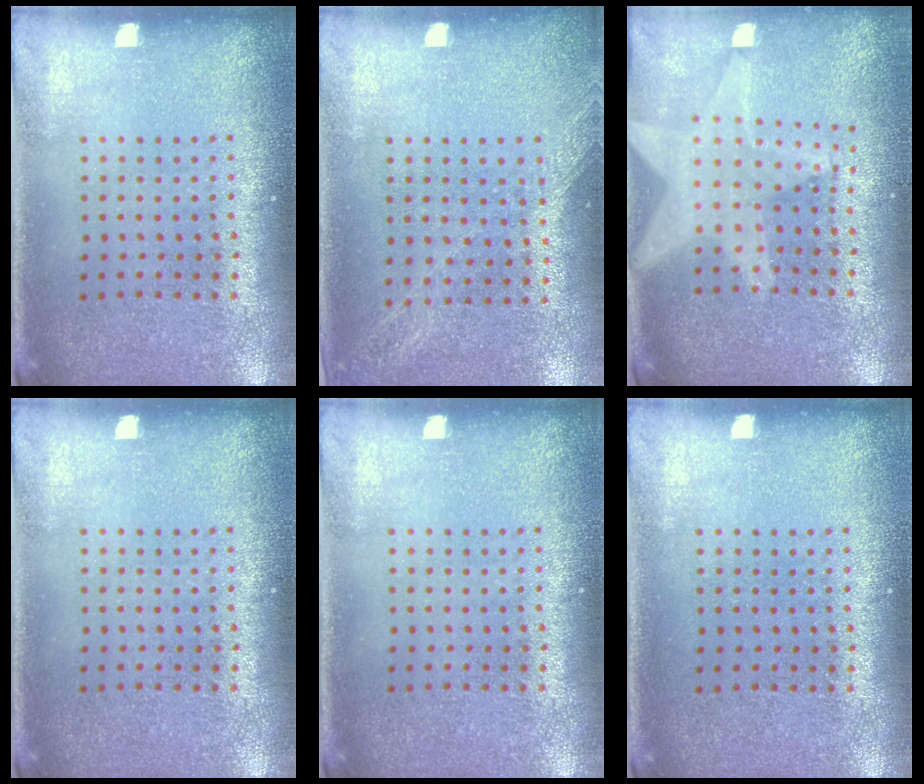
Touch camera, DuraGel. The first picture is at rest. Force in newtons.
{"total": 1.1, "press": 1.1, "slide": 0.2}
{"total": 2.3, "press": 1.9, "slide": 1.3}
{"total": 0.0}
{"total": 0.0}
{"total": 0.0}